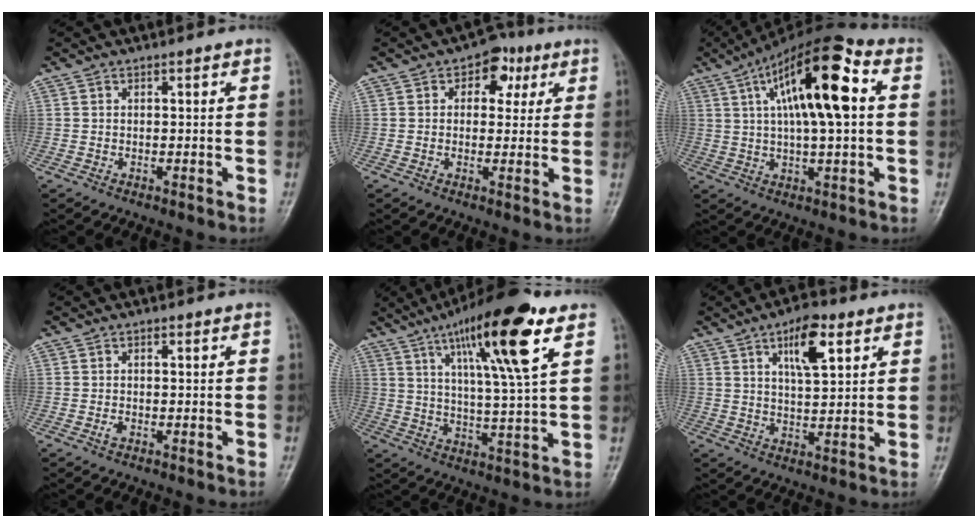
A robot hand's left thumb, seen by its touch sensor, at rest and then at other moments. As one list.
[{"total": 6.1, "force": [2.4, 4.4, 3.6], "torque": [-0.007, 0.000, 0.023]}, {"total": 17.7, "force": [4.3, 5.5, 16.3], "torque": [-0.269, 0.024, 0.060]}, {"total": 1.1, "force": [-0.4, 0.7, 0.8], "torque": [-0.013, -0.001, -0.007]}, {"total": 17.2, "force": [8.4, 2.6, 14.7], "torque": [-0.239, -0.025, 0.137]}, {"total": 9.0, "force": [4.3, 3.4, 7.2], "torque": [-0.103, -0.019, 0.069]}]